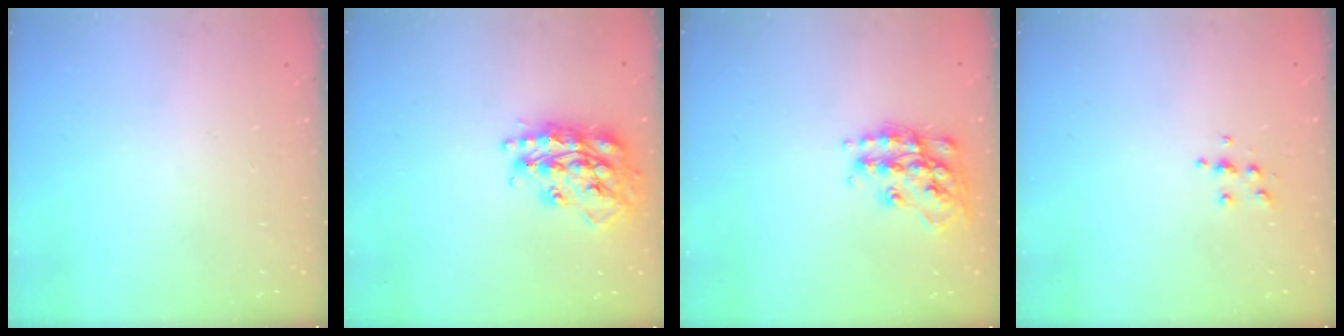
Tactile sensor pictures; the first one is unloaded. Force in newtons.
{"total": 19.5, "press": 19.5, "slide": 1.8}
{"total": 16.6, "press": 16.5, "slide": 1.0}
{"total": 5.4, "press": 5.4, "slide": 0.5}